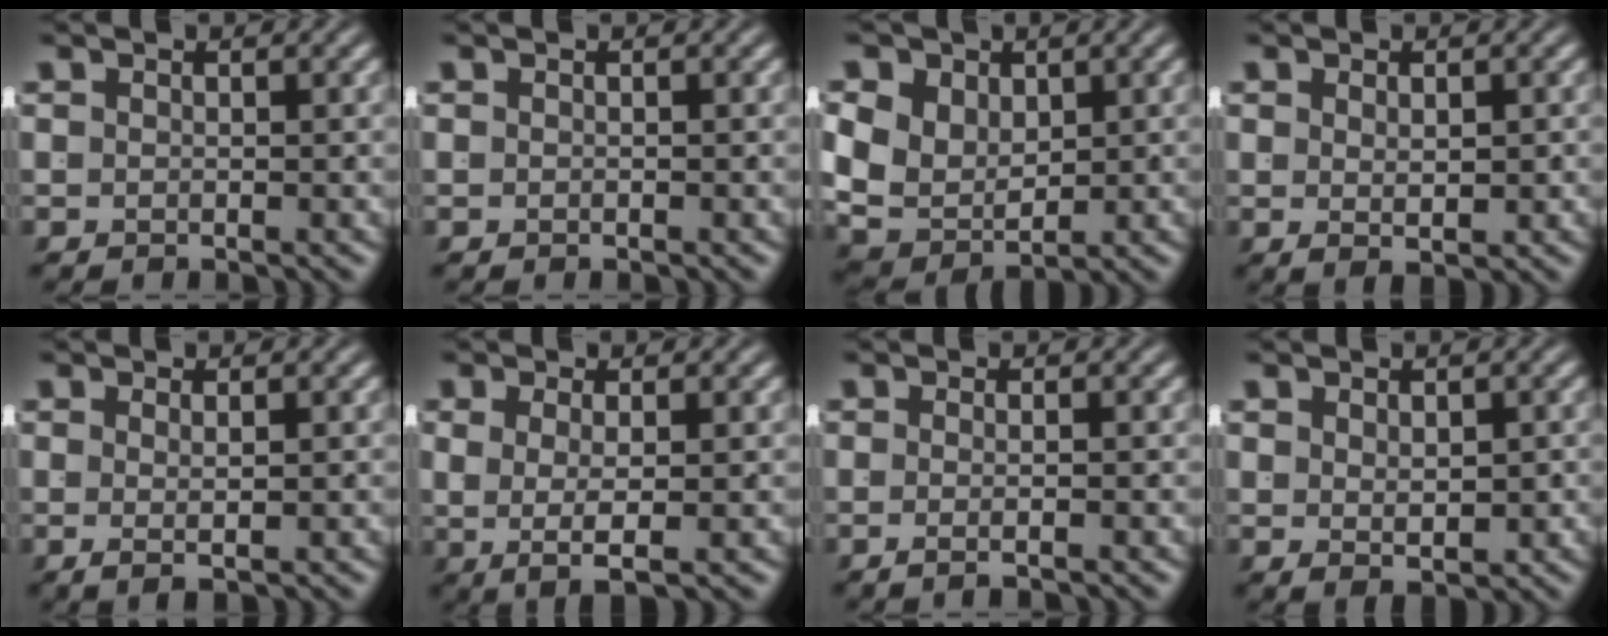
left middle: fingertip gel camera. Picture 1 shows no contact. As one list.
[{"total": 0.0}, {"total": 9.0, "force": [0.2, 7.6, 4.7], "torque": [-0.139, -0.036, 0.013]}, {"total": 1.6, "force": [0.1, -0.4, 1.5], "torque": [-0.018, -0.013, 0.015]}, {"total": 1.6, "force": [-0.1, -0.6, 1.4], "torque": [-0.016, -0.008, 0.006]}, {"total": 4.0, "force": [0.0, 1.3, 3.8], "torque": [-0.063, -0.008, 0.008]}, {"total": 1.6, "force": [-1.0, -0.6, 1.0], "torque": [-0.021, -0.004, -0.017]}, {"total": 2.0, "force": [0.0, 0.3, 1.9], "torque": [-0.026, -0.019, 0.019]}]